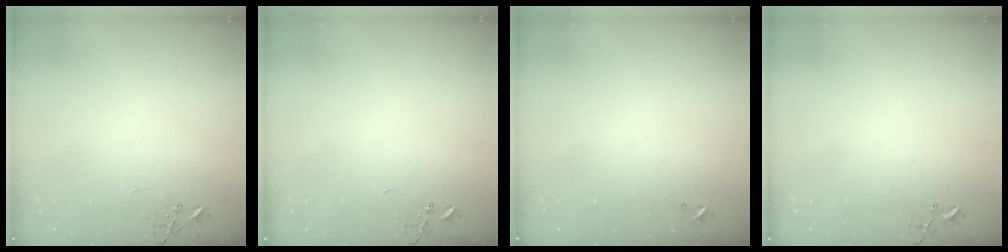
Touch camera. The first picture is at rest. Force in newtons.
{"total": 0.0}
{"total": 0.0}
{"total": 2.4, "press": 2.4, "slide": 0.3}